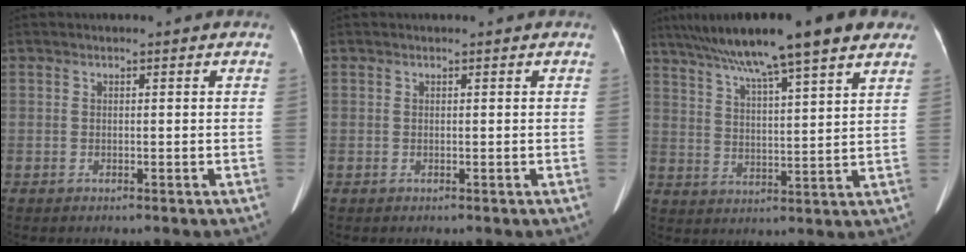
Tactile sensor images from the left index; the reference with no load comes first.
{"total": 0.0}
{"total": 18.2, "force": [13.5, 1.4, 12.0], "torque": [-0.198, 0.039, 0.202]}